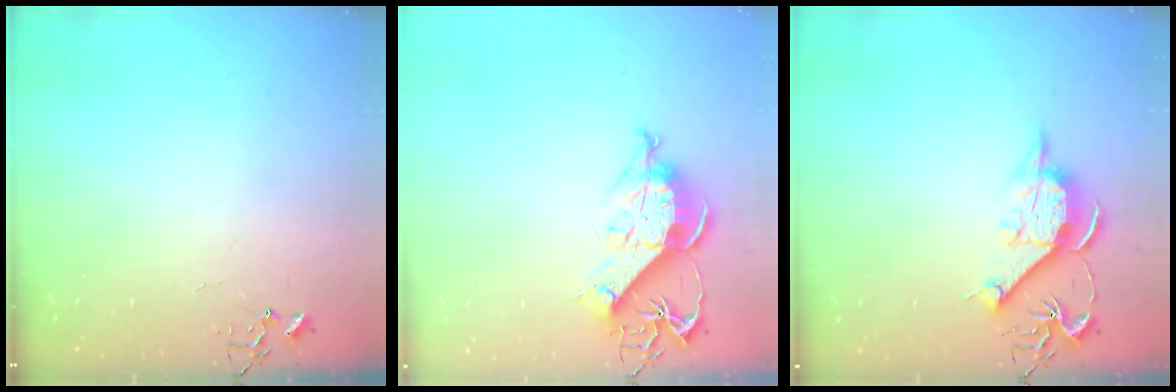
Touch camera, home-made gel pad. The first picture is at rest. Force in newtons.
{"total": 12.2, "press": 12.1, "slide": 1.5}
{"total": 10.6, "press": 10.6, "slide": 0.9}